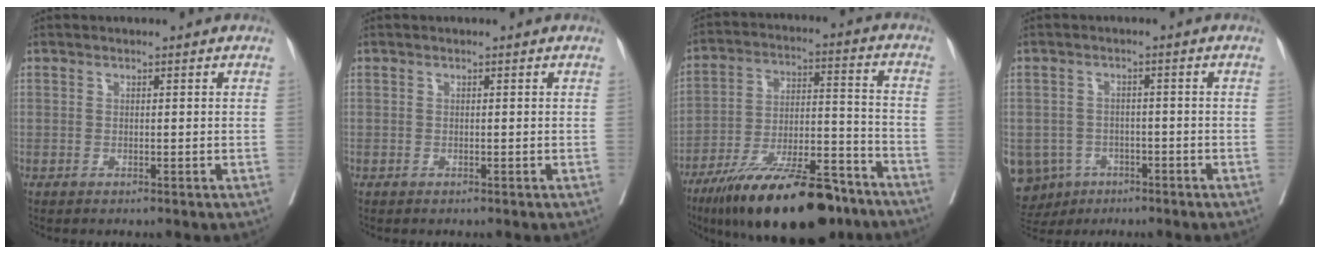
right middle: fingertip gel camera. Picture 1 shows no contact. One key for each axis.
{"total": 0.6, "fx": -0.2, "fy": 0.6, "fz": -0.1, "tx": 0.010, "ty": 0.009, "tz": -0.007}
{"total": 21.2, "fx": -15.7, "fy": 5.1, "fz": 13.3, "tx": -0.188, "ty": 0.001, "tz": -0.261}
{"total": 10.5, "fx": -5.2, "fy": 8.7, "fz": 2.7, "tx": -0.078, "ty": 0.003, "tz": -0.070}